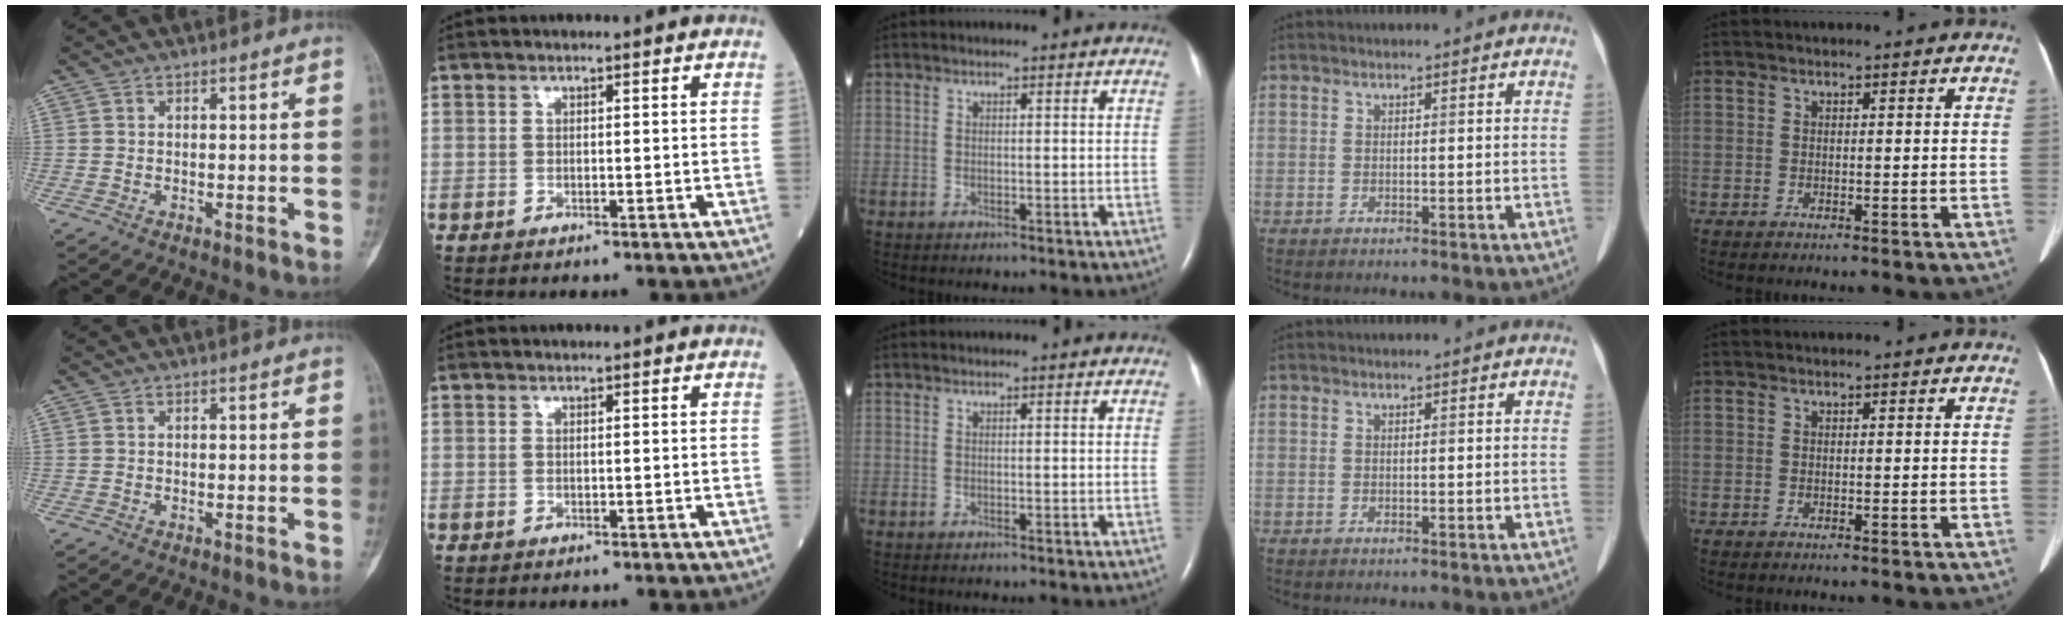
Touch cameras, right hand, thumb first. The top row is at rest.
{}